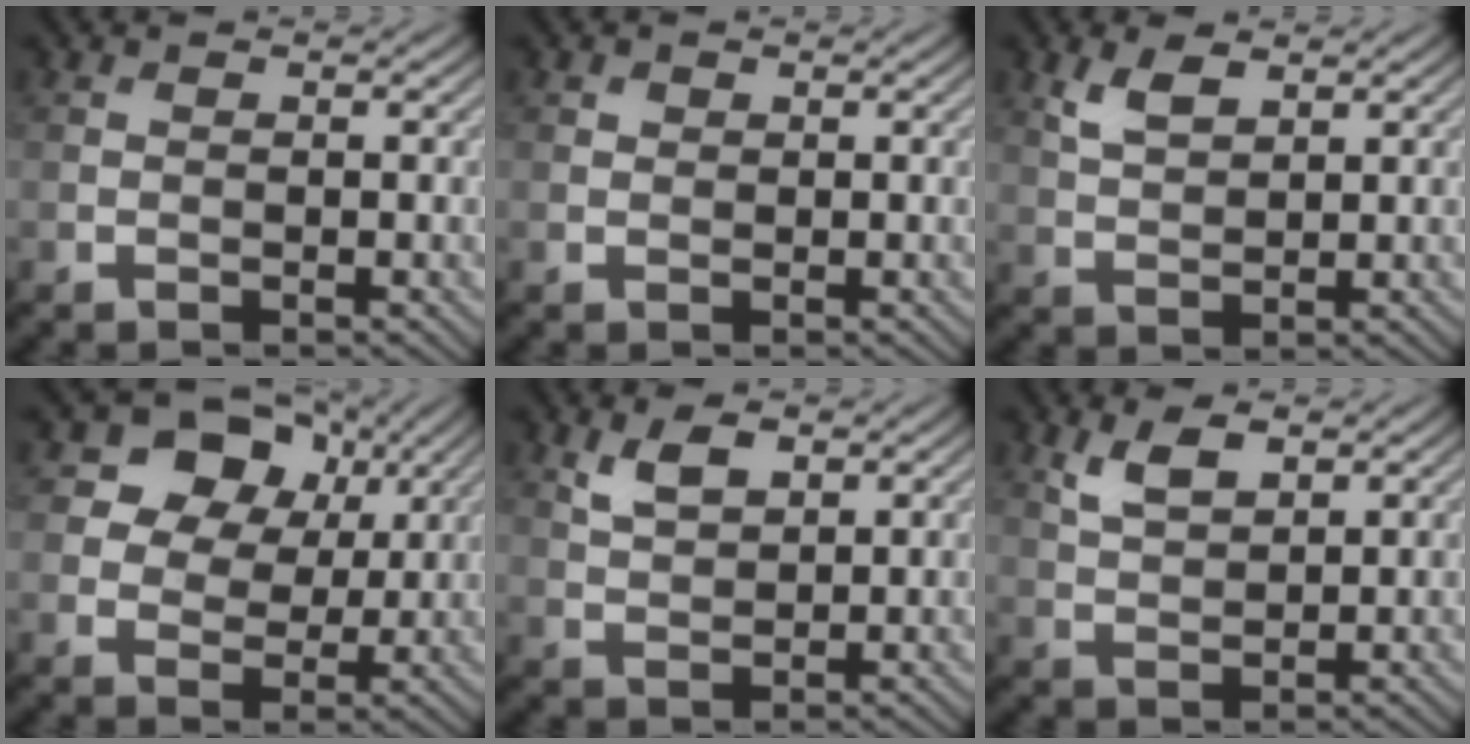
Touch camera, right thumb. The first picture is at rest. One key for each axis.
{"total": 0.6, "fx": 0.4, "fy": 0.5, "fz": 0.1, "tx": 0.000, "ty": -0.004, "tz": 0.007}
{"total": 3.4, "fx": 2.1, "fy": 1.5, "fz": 2.3, "tx": -0.056, "ty": -0.001, "tz": 0.045}
{"total": 10.7, "fx": 5.3, "fy": 7.9, "fz": 4.9, "tx": -0.118, "ty": 0.016, "tz": 0.093}
{"total": 3.7, "fx": 2.1, "fy": 1.8, "fz": 2.5, "tx": -0.057, "ty": -0.002, "tz": 0.044}
{"total": 3.9, "fx": 2.3, "fy": 1.7, "fz": 2.6, "tx": -0.062, "ty": -0.003, "tz": 0.049}